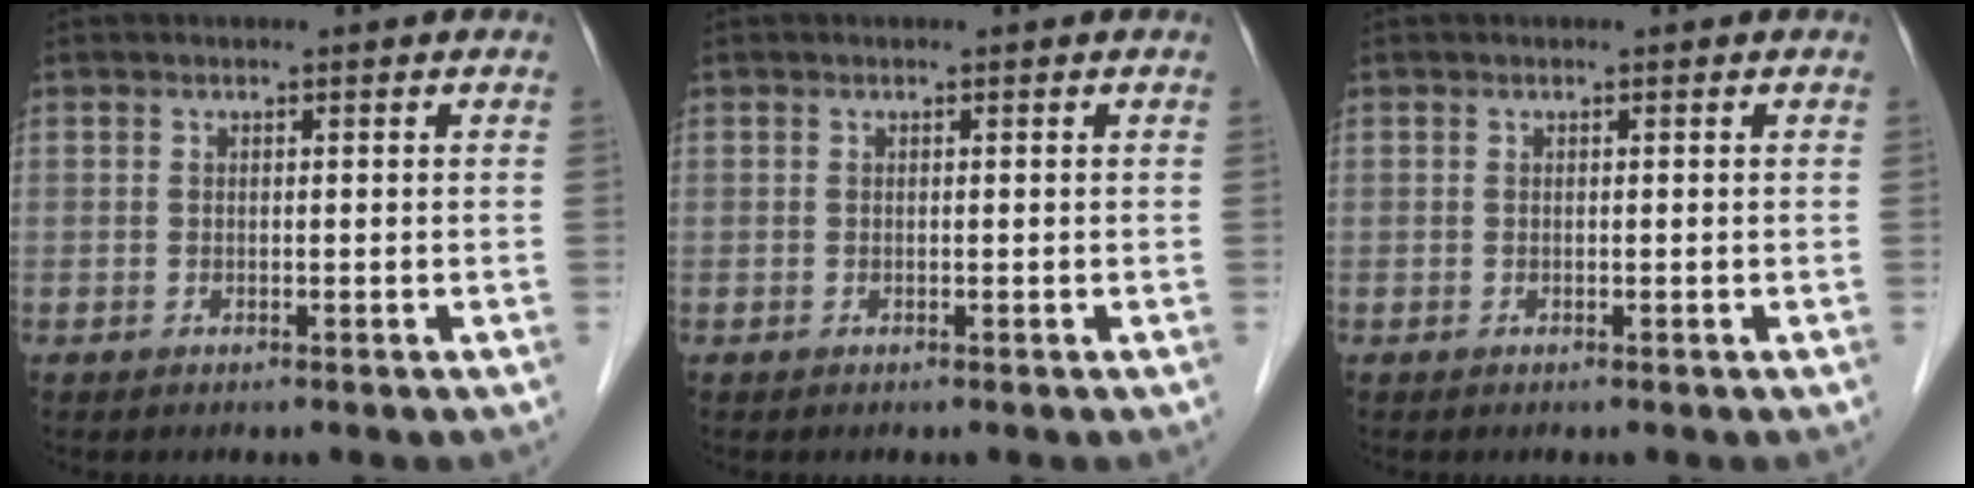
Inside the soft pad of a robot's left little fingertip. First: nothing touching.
{"total": 0.0}
{"total": 0.0}